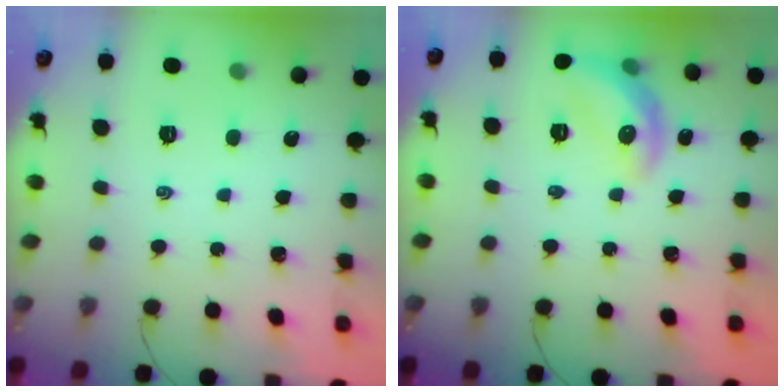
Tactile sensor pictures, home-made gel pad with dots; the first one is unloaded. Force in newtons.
{"total": 12.7, "press": 12.7, "slide": 0.9}